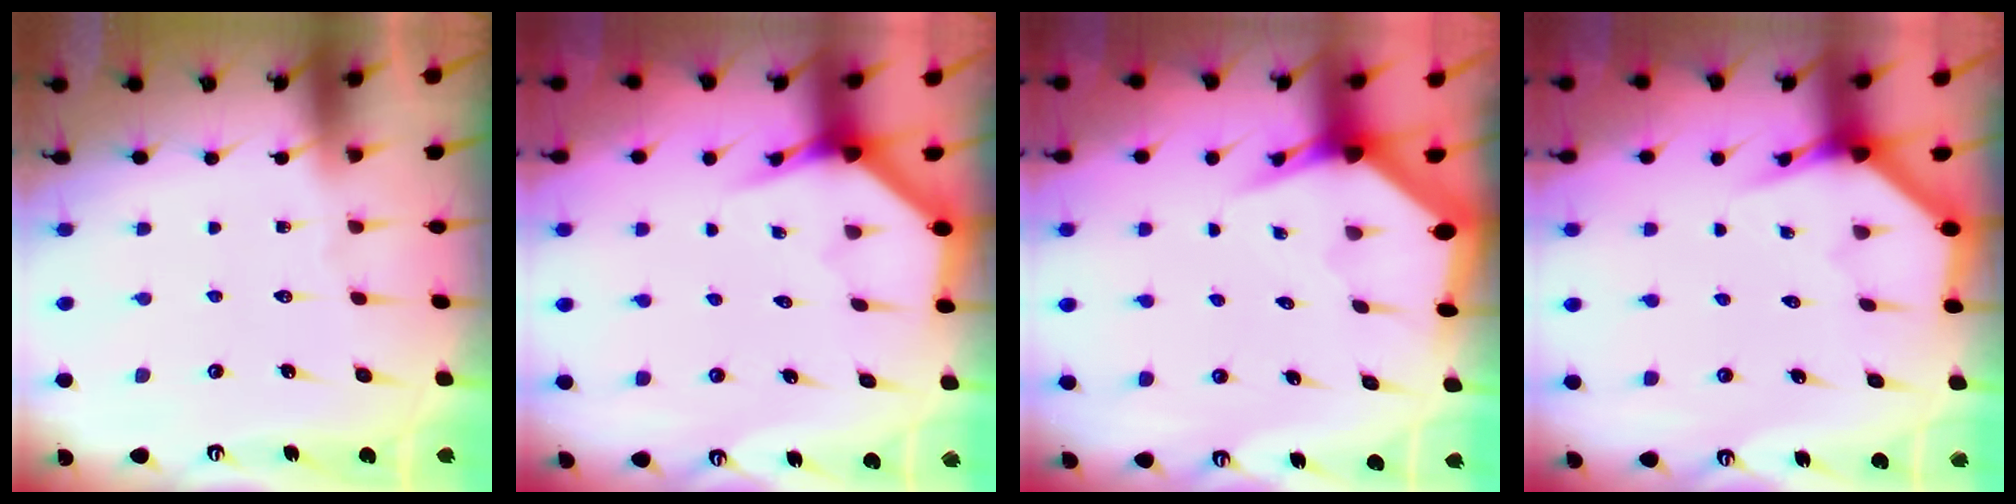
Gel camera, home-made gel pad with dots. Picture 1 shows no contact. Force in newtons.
{"total": 3.8, "press": 3.8, "slide": 0.2}
{"total": 3.8, "press": 3.8, "slide": 0.4}
{"total": 4.0, "press": 4.0, "slide": 0.2}